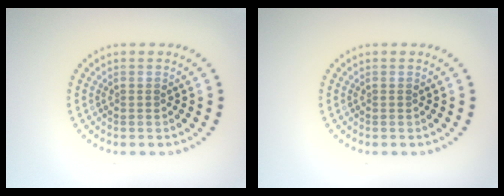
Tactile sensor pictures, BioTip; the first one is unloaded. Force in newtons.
{"total": 0.0}